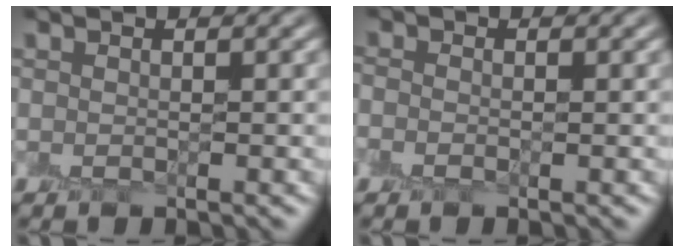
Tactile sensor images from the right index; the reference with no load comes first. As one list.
[{"total": 0.9, "force": [-0.5, 0.6, 0.4], "torque": [-0.010, 0.003, -0.015]}]